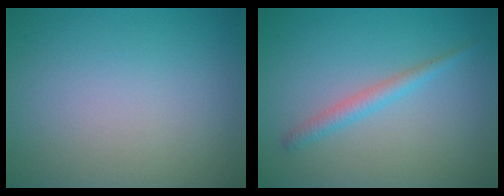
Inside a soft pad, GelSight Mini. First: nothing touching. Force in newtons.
{"total": 1.8, "press": 1.8, "slide": 0.1}